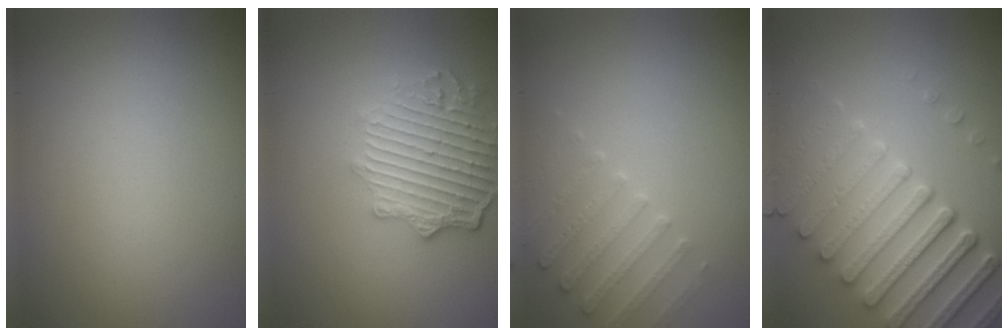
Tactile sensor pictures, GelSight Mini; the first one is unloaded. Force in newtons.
{"total": 5.6, "press": 4.5, "slide": 3.3}
{"total": 2.6, "press": 2.6, "slide": 0.6}
{"total": 7.0, "press": 5.5, "slide": 4.4}